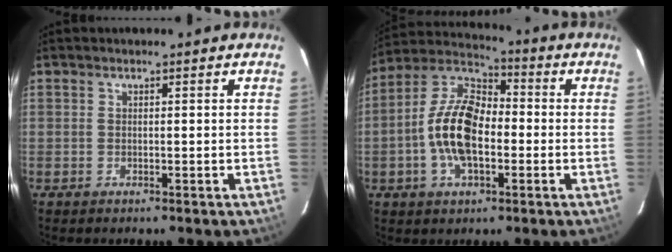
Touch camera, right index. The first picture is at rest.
{"total": 13.4, "force": [-2.5, 6.9, 11.2], "torque": [-0.229, 0.015, -0.052]}